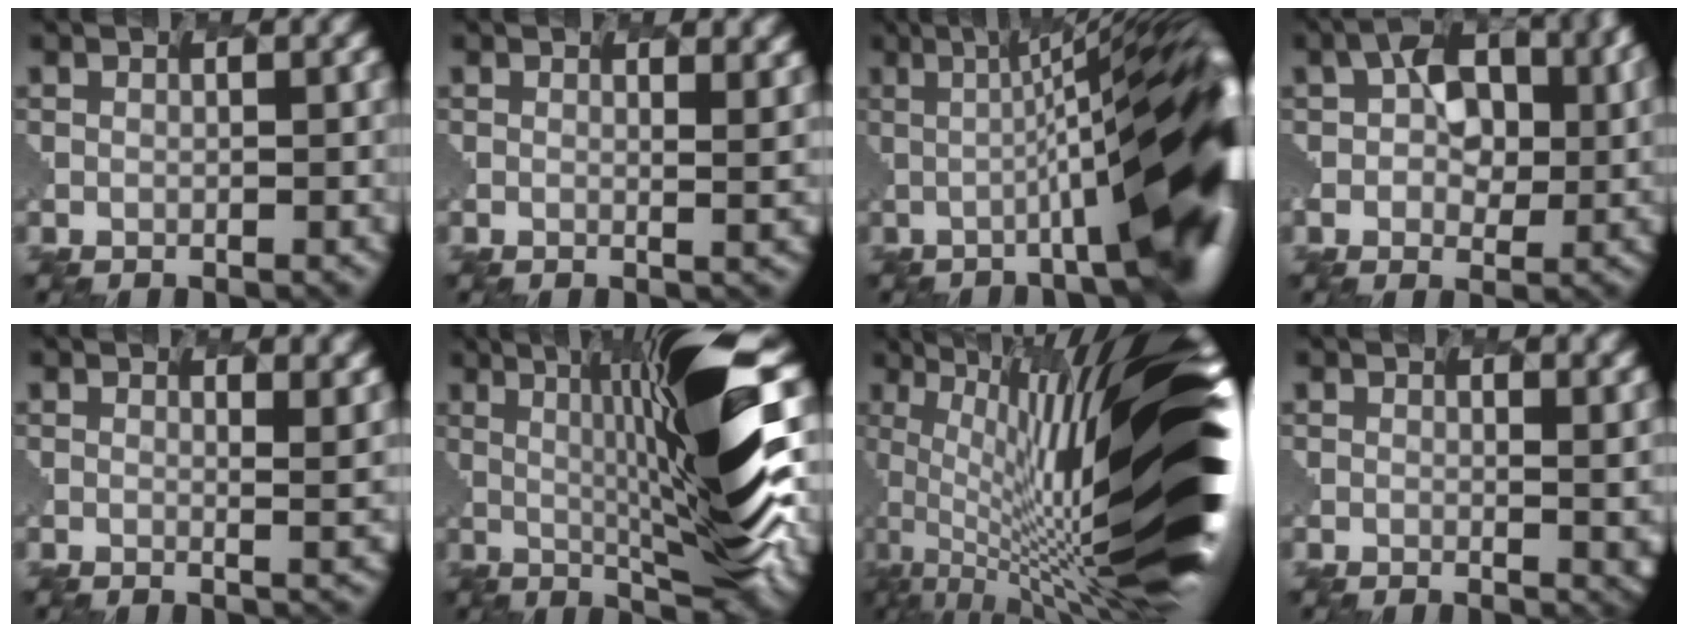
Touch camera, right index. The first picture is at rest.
{"total": 1.6, "force": [1.4, -0.5, -0.6], "torque": [0.010, 0.018, -0.013]}
{"total": 15.7, "force": [-0.8, 3.5, 15.3], "torque": [-0.156, 0.024, -0.029]}
{"total": 6.4, "force": [1.6, 4.9, 3.8], "torque": [-0.075, 0.020, -0.001]}
{"total": 2.0, "force": [1.9, -0.4, -0.3], "torque": [0.007, 0.020, -0.013]}
{"total": 10.0, "force": [1.9, 0.6, 9.8], "torque": [-0.152, 0.029, 0.012]}
{"total": 14.0, "force": [1.7, 2.3, 13.7], "torque": [-0.213, 0.035, 0.019]}
{"total": 1.0, "force": [0.8, -0.6, -0.1], "torque": [0.002, 0.009, 0.003]}